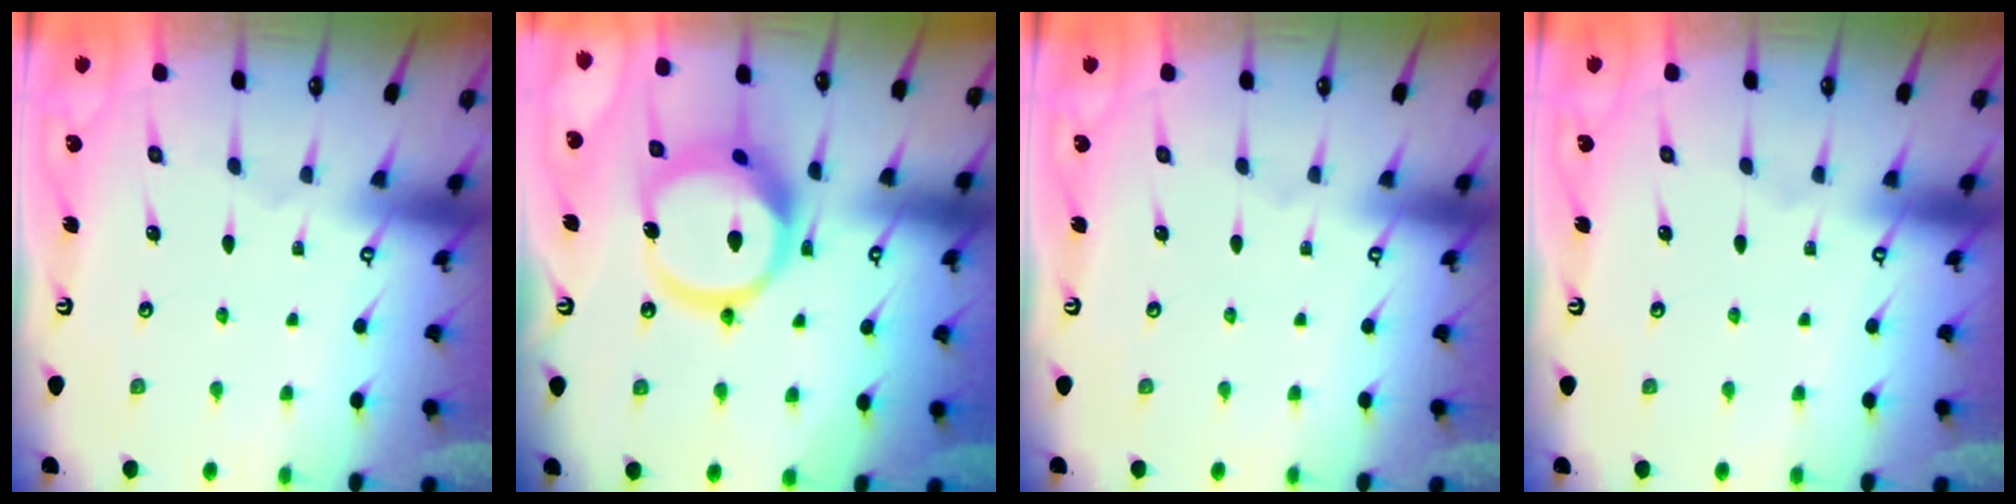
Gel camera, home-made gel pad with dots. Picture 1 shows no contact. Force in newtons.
{"total": 16.7, "press": 16.6, "slide": 2.1}
{"total": 0.0}
{"total": 0.0}